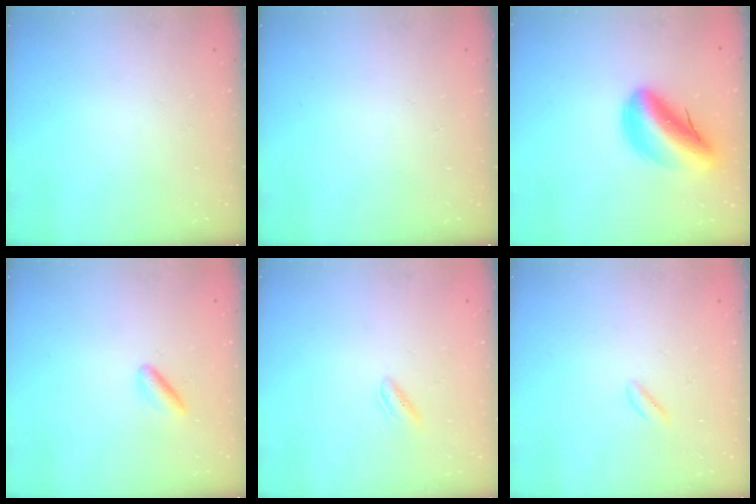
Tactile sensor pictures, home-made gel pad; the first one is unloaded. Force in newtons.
{"total": 0.0}
{"total": 15.6, "press": 15.0, "slide": 4.4}
{"total": 3.4, "press": 3.3, "slide": 0.9}
{"total": 2.5, "press": 2.4, "slide": 0.7}
{"total": 0.8, "press": 0.4, "slide": 0.7}